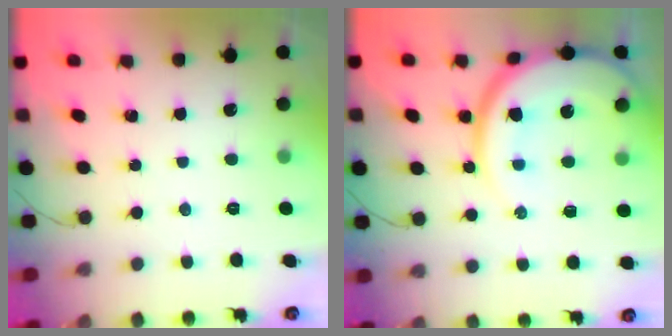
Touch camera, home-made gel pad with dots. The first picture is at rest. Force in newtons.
{"total": 18.4, "press": 18.2, "slide": 2.9}